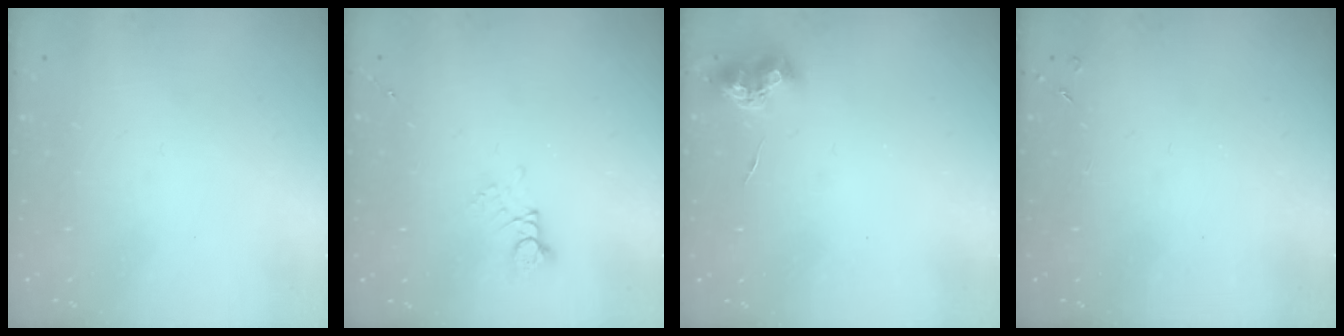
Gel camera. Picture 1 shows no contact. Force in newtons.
{"total": 2.7, "press": 2.7, "slide": 0.2}
{"total": 7.7, "press": 7.6, "slide": 0.8}
{"total": 2.8, "press": 2.7, "slide": 0.5}